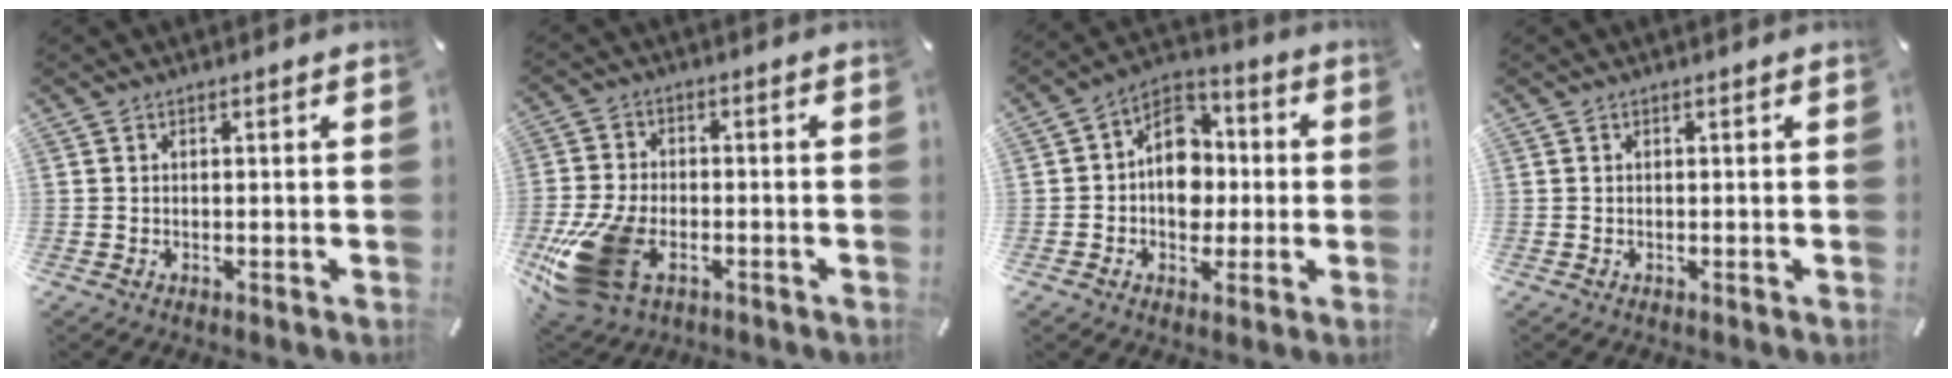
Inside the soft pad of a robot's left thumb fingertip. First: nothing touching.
{"total": 16.9, "force": [-6.4, 10.6, 11.4], "torque": [-0.240, 0.017, -0.105]}
{"total": 11.5, "force": [-1.3, 9.6, 6.3], "torque": [-0.086, 0.018, -0.022]}
{"total": 0.0}